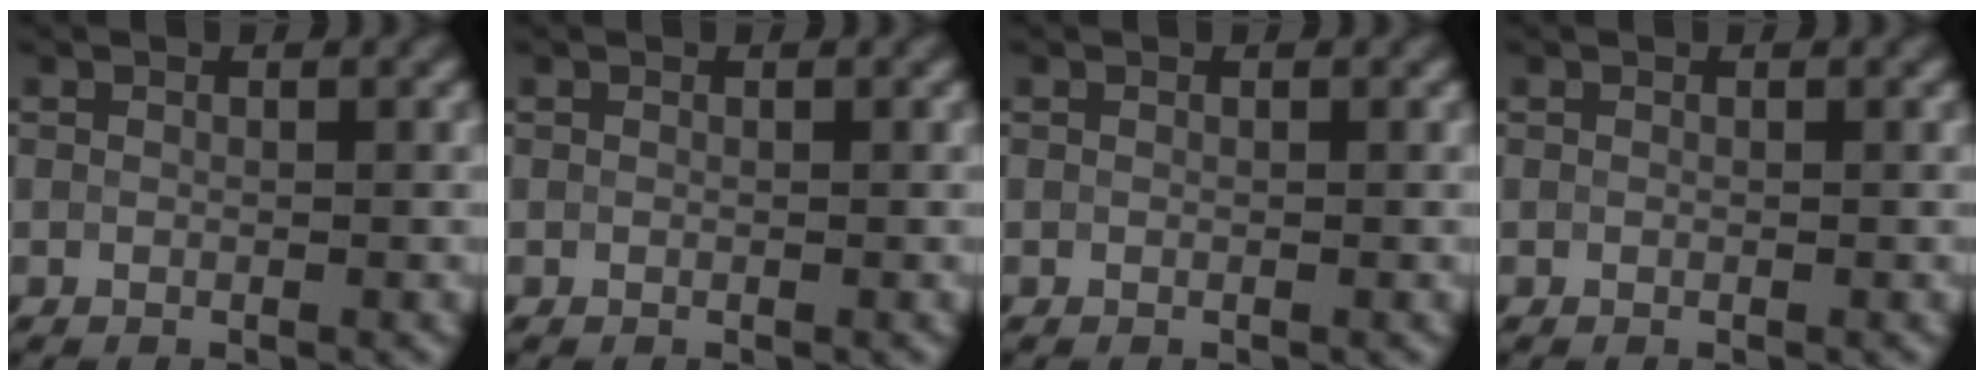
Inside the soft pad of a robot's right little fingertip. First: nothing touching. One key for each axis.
{"total": 0.0}
{"total": 0.0}
{"total": 0.0}